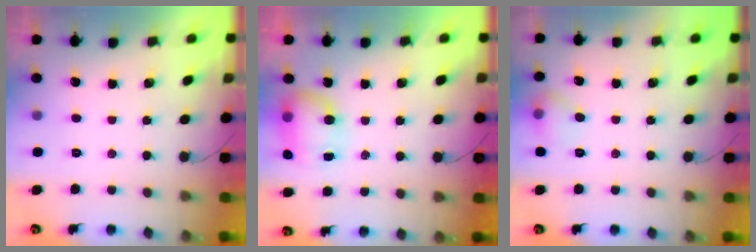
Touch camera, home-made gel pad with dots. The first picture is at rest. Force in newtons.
{"total": 9.4, "press": 8.7, "slide": 3.6}
{"total": 6.3, "press": 6.2, "slide": 1.4}